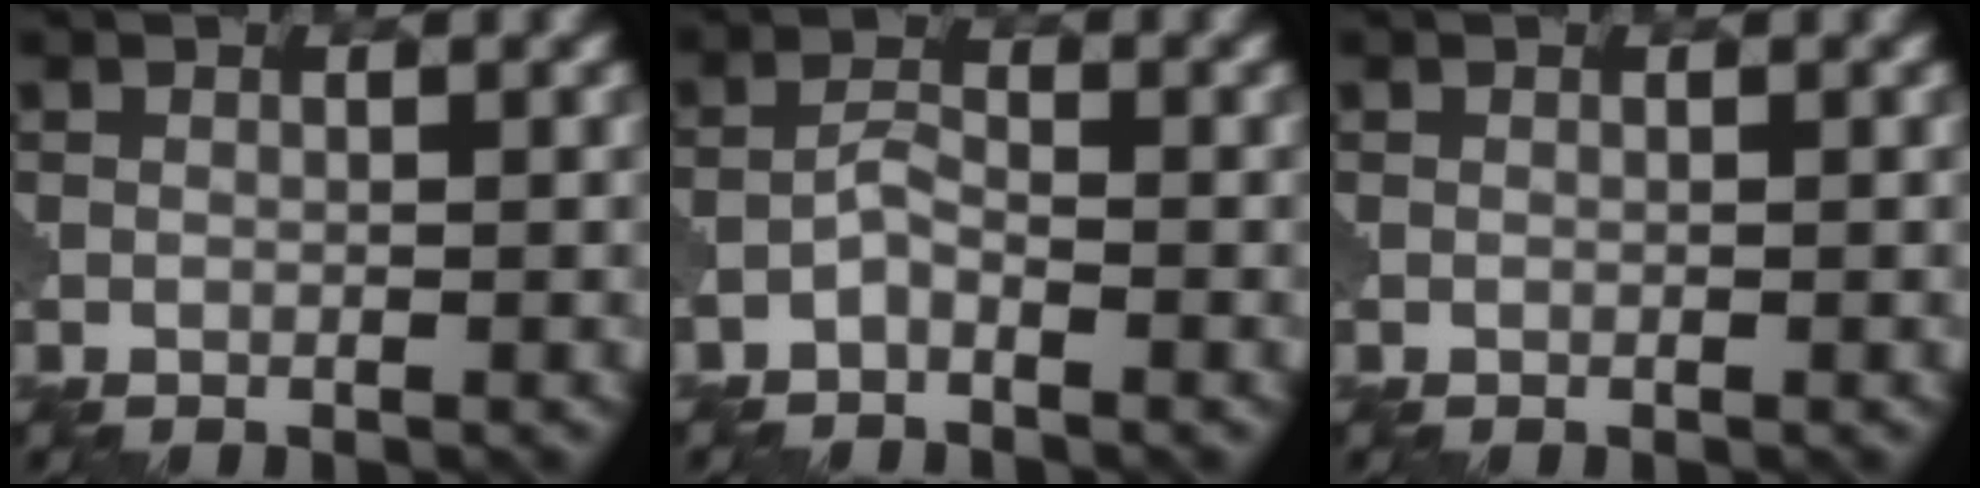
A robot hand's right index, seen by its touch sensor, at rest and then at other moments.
{"total": 1.5, "force": [-1.1, 0.5, 1.0], "torque": [-0.022, 0.006, -0.028]}
{"total": 0.0}